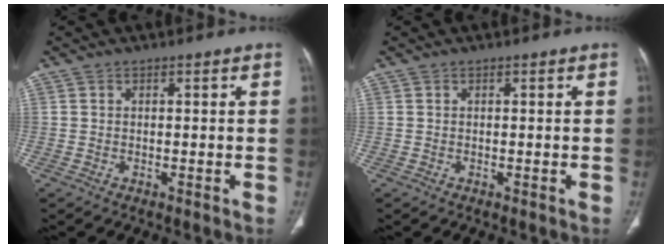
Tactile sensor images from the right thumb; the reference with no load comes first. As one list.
[{"total": 0.0}]